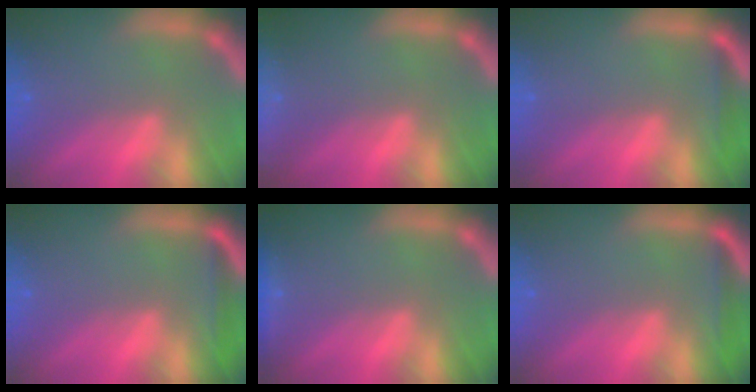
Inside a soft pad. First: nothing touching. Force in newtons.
{"total": 10.0}
{"total": 1.4}
{"total": 1.9}
{"total": 1.4}
{"total": 1.9}